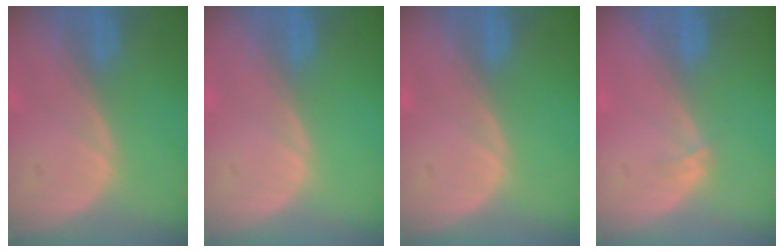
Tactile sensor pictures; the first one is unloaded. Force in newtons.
{"total": 0.0}
{"total": 0.0}
{"total": 1.2, "press": 0.9, "slide": 0.7}